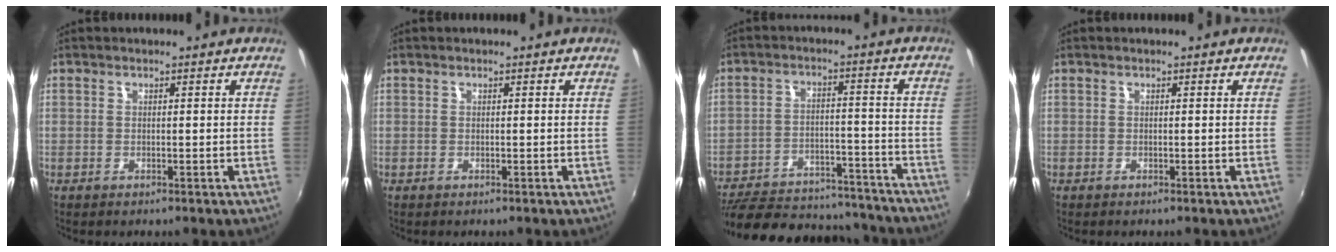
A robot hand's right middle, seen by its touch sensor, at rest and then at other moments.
{"total": 0.0}
{"total": 26.2, "force": [-22.7, 8.5, 10.0], "torque": [-0.203, 0.001, -0.300]}
{"total": 0.0}